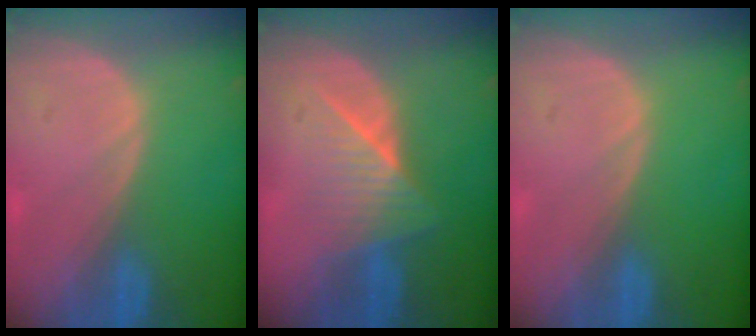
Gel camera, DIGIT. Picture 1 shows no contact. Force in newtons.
{"total": 6.5, "press": 6.0, "slide": 2.7}
{"total": 0.0}